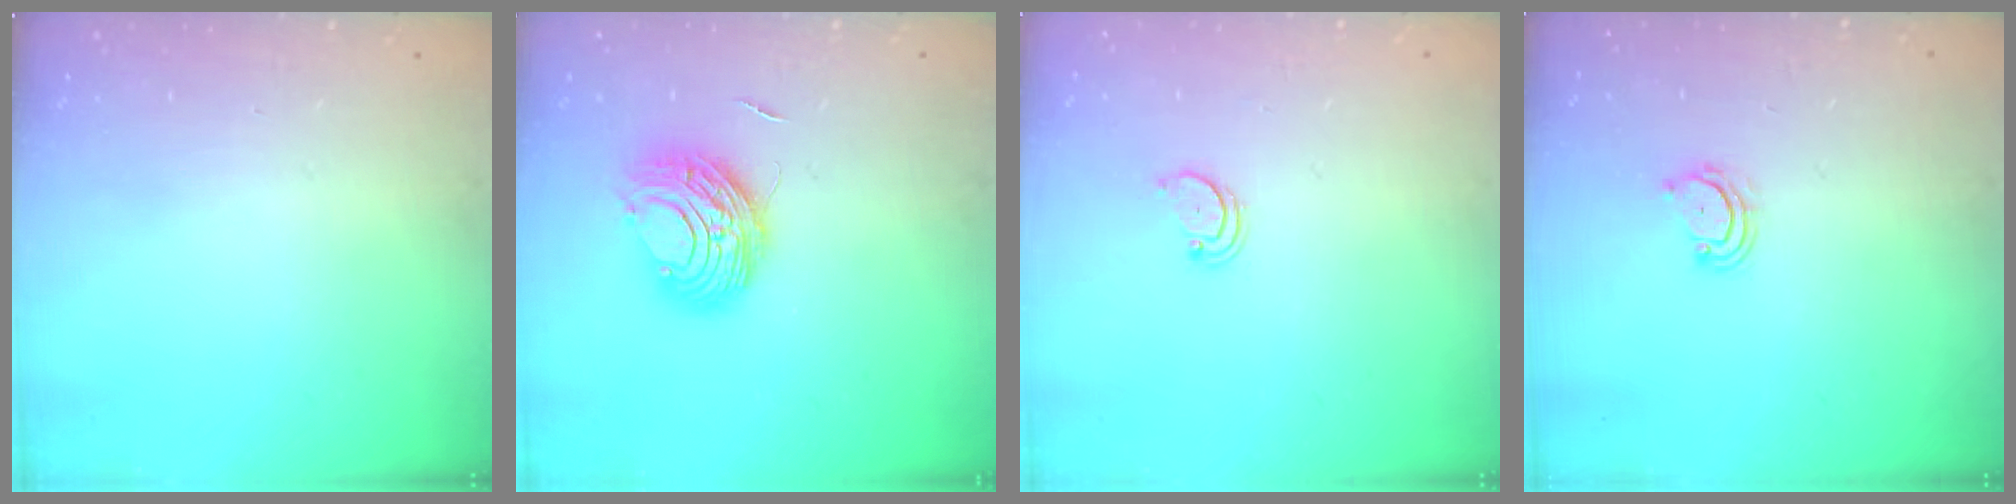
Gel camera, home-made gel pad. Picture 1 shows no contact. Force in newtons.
{"total": 9.1, "press": 9.1, "slide": 0.5}
{"total": 2.0, "press": 2.0, "slide": 0.2}
{"total": 3.9, "press": 3.9, "slide": 0.3}